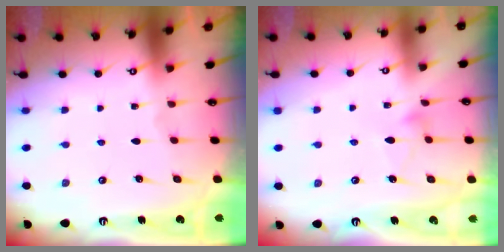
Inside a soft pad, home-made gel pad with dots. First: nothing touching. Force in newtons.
{"total": 7.1, "press": 7.1, "slide": 0.5}